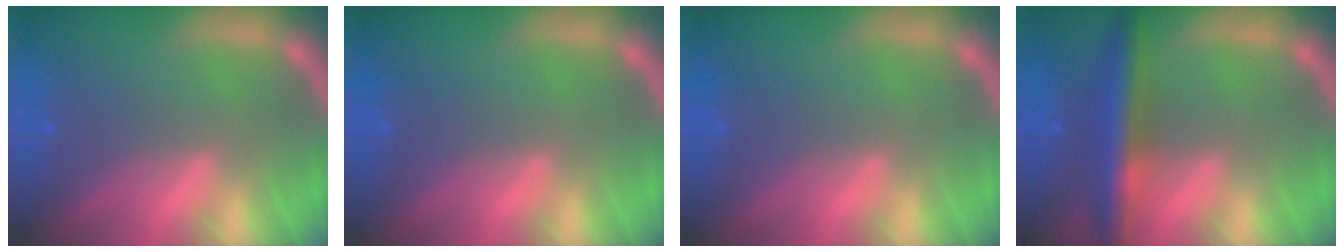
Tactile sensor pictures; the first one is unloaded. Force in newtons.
{"total": 0.0}
{"total": 0.0}
{"total": 5.9}